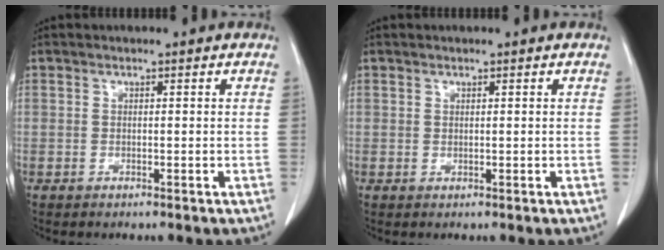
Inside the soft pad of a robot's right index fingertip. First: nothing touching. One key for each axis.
{"total": 0.0}